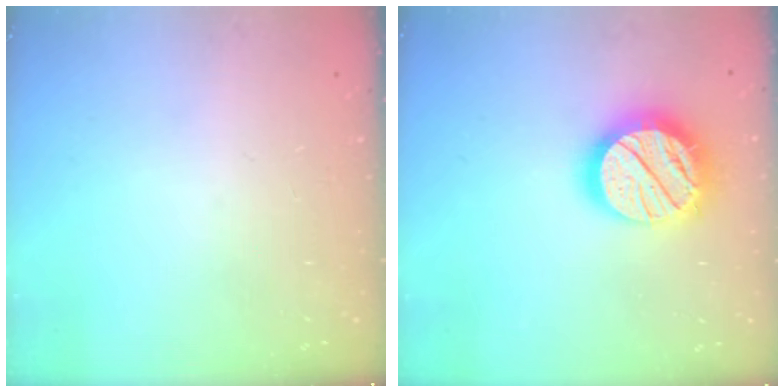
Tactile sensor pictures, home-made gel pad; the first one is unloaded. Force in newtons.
{"total": 22.2, "press": 22.1, "slide": 2.0}